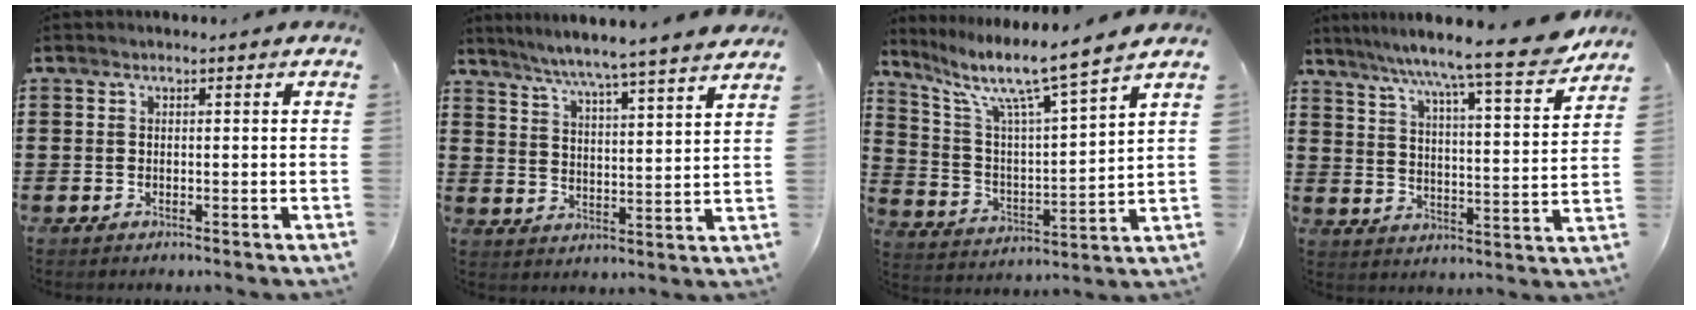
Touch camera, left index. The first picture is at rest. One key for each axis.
{"total": 5.6, "fx": 5.0, "fy": -1.4, "fz": 1.9, "tx": -0.058, "ty": -0.040, "tz": 0.081}
{"total": 8.7, "fx": 6.9, "fy": 0.3, "fz": 5.4, "tx": -0.126, "ty": -0.051, "tz": 0.105}
{"total": 9.3, "fx": 7.9, "fy": -0.7, "fz": 4.7, "tx": -0.107, "ty": -0.063, "tz": 0.124}